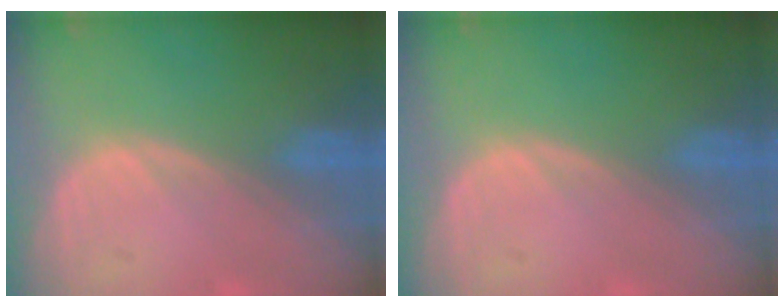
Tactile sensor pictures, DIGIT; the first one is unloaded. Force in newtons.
{"total": 0.0}